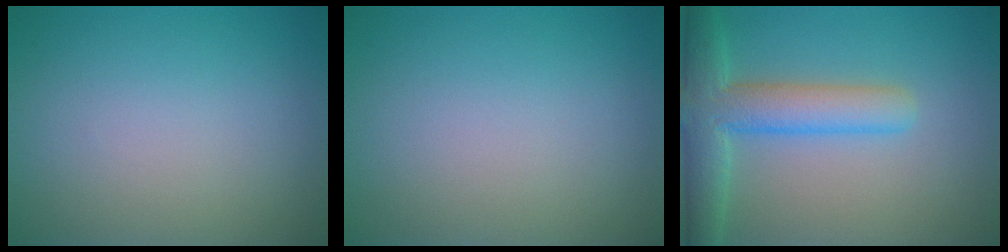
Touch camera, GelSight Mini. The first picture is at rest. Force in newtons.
{"total": 0.0}
{"total": 5.9, "press": 5.9, "slide": 0.3}